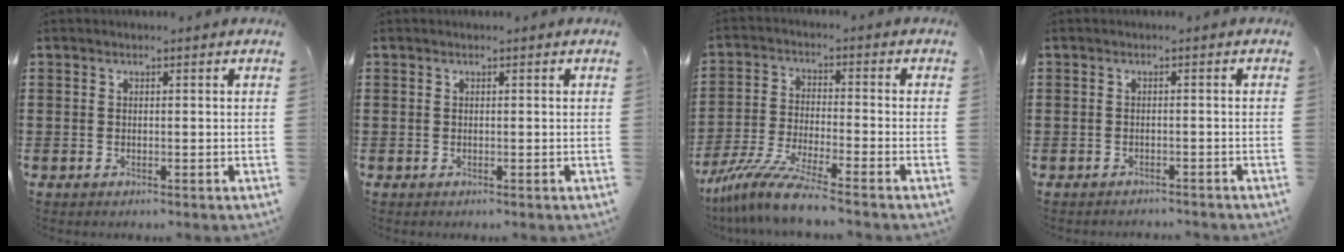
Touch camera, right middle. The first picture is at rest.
{"total": 0.0}
{"total": 8.4, "force": [-7.3, 0.0, 4.1], "torque": [-0.090, -0.008, -0.145]}
{"total": 1.3, "force": [-1.2, 0.2, -0.2], "torque": [0.000, 0.005, -0.029]}